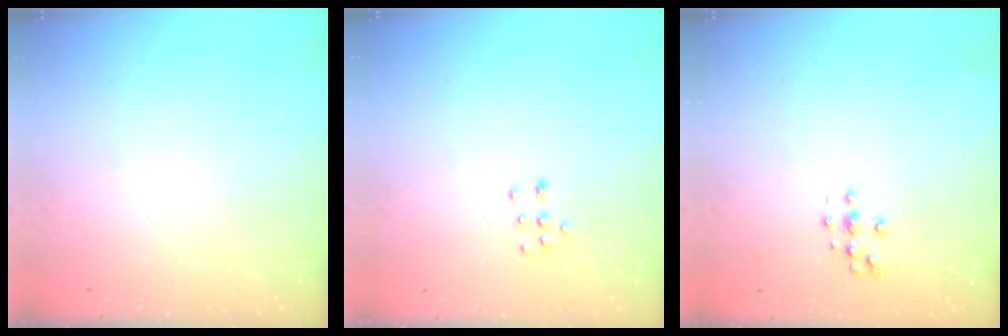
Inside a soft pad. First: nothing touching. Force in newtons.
{"total": 6.0, "press": 6.0, "slide": 0.4}
{"total": 3.7, "press": 3.7, "slide": 0.2}